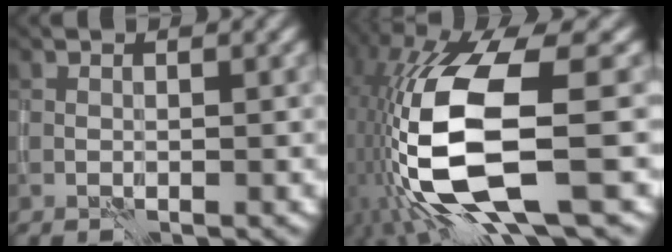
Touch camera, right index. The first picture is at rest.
{"total": 14.4, "force": [-3.5, 5.6, 12.8], "torque": [-0.273, -0.023, -0.061]}